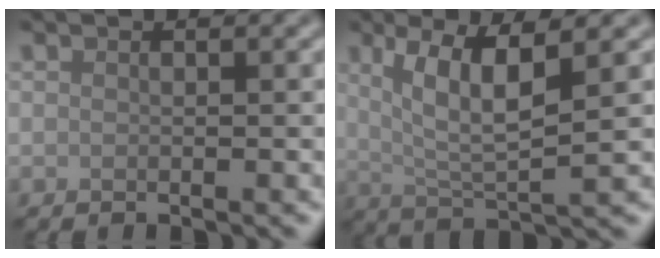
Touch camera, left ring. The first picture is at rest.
{"total": 5.9, "force": [1.8, 1.3, 5.4], "torque": [-0.103, -0.006, 0.038]}